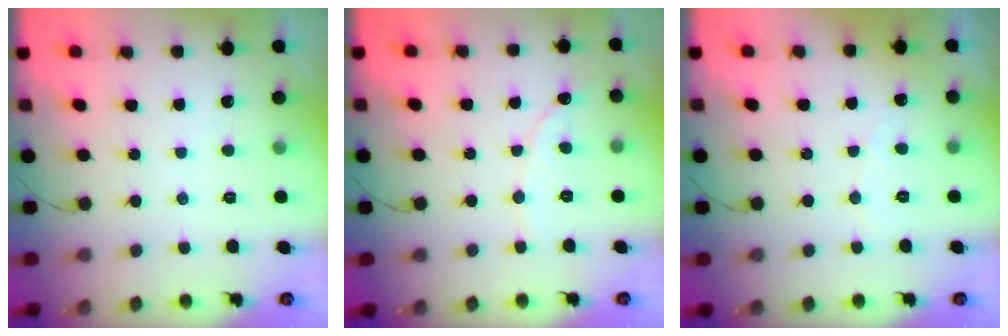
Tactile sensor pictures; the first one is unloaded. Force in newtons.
{"total": 2.2, "press": 2.2, "slide": 0.2}
{"total": 2.8, "press": 2.8, "slide": 0.2}